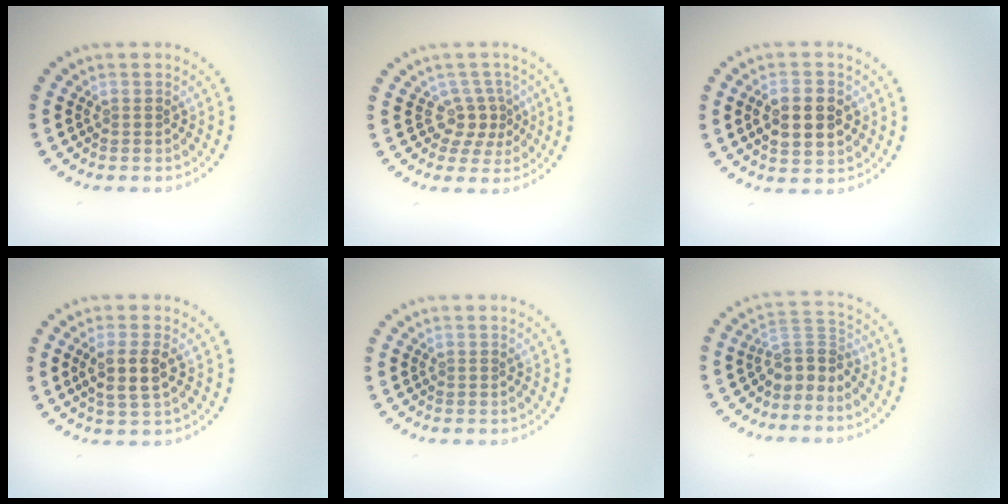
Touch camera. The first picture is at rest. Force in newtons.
{"total": 2.5, "press": 1.7, "slide": 1.8}
{"total": 5.1, "press": 5.1, "slide": 0.2}
{"total": 2.9, "press": 2.6, "slide": 1.3}
{"total": 0.0}
{"total": 3.0, "press": 2.1, "slide": 2.2}